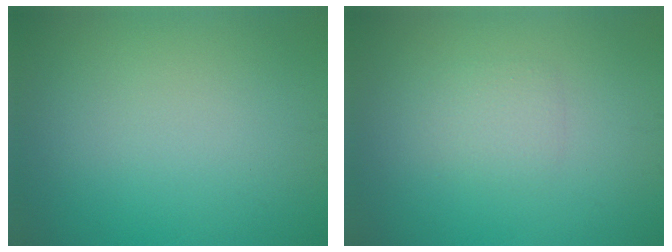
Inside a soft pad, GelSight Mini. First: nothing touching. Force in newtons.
{"total": 1.4, "press": 1.4, "slide": 0.1}